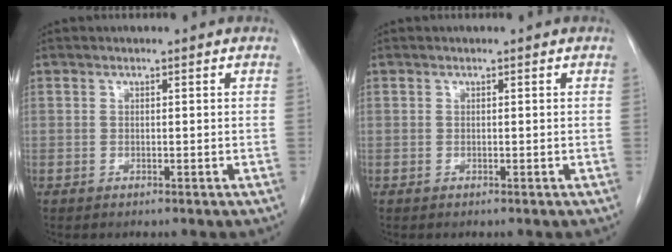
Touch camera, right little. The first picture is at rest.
{"total": 0.0}